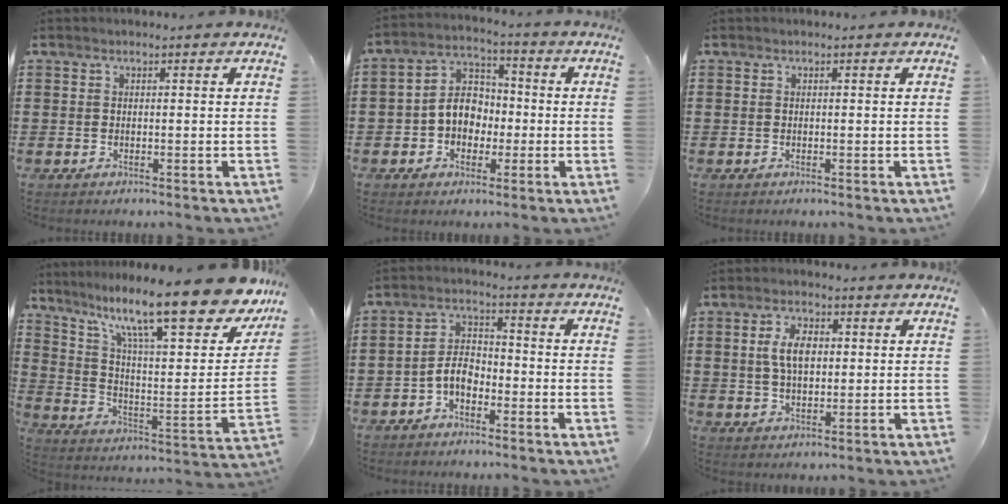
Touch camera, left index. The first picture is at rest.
{"total": 6.7, "force": [-1.2, 5.5, 3.6], "torque": [-0.078, 0.015, -0.026]}
{"total": 0.0}
{"total": 16.9, "force": [11.9, 3.3, 11.6], "torque": [-0.216, -0.073, 0.192]}
{"total": 4.5, "force": [-2.4, 2.5, 2.8], "torque": [-0.066, 0.008, -0.051]}
{"total": 5.4, "force": [1.1, 2.8, 4.5], "torque": [-0.094, 0.013, 0.017]}